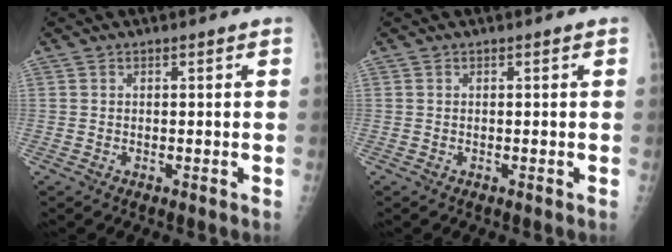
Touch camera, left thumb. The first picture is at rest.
{"total": 0.0}